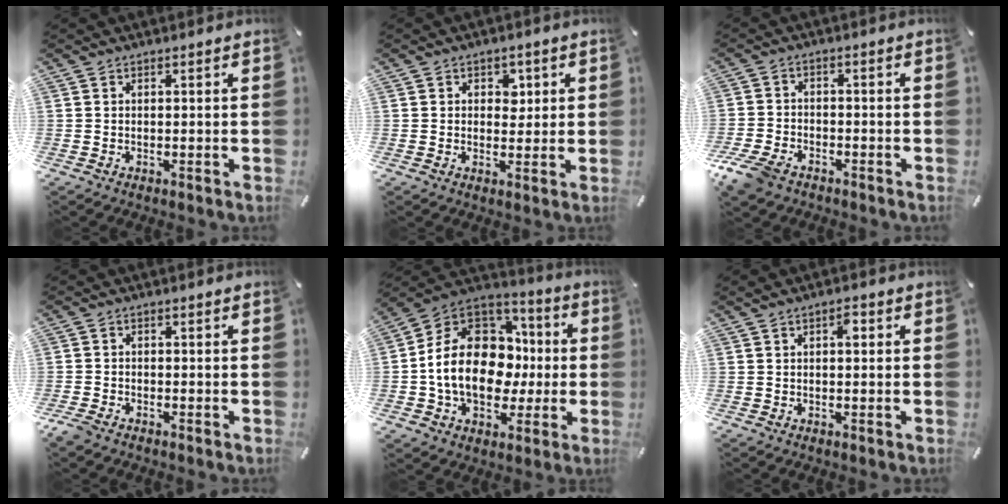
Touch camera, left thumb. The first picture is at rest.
{"total": 3.6, "force": [0.9, 3.0, 1.9], "torque": [-0.011, -0.006, 0.007]}
{"total": 6.0, "force": [-4.4, 3.2, 2.5], "torque": [-0.068, 0.014, -0.089]}
{"total": 2.0, "force": [-1.7, 0.7, 0.8], "torque": [-0.028, 0.002, -0.037]}
{"total": 18.1, "force": [-2.0, 14.1, 11.2], "torque": [-0.234, 0.007, -0.033]}
{"total": 2.7, "force": [0.6, 1.4, 2.3], "torque": [-0.030, 0.003, 0.005]}